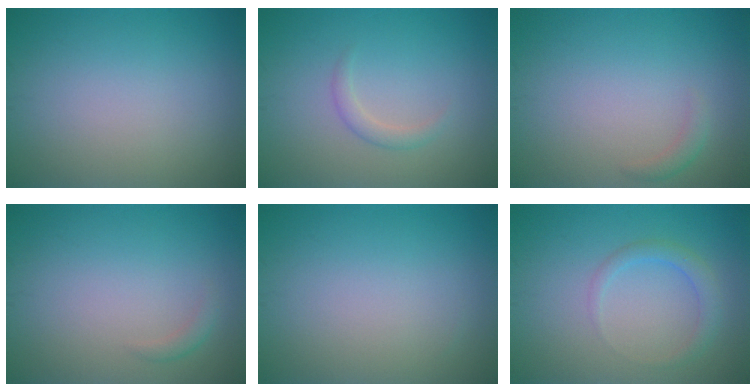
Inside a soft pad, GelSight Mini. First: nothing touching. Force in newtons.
{"total": 1.3, "press": 1.3, "slide": 0.1}
{"total": 1.0, "press": 1.0, "slide": 0.1}
{"total": 0.9, "press": 0.9, "slide": 0.0}
{"total": 0.0}
{"total": 1.9, "press": 1.9, "slide": 0.1}